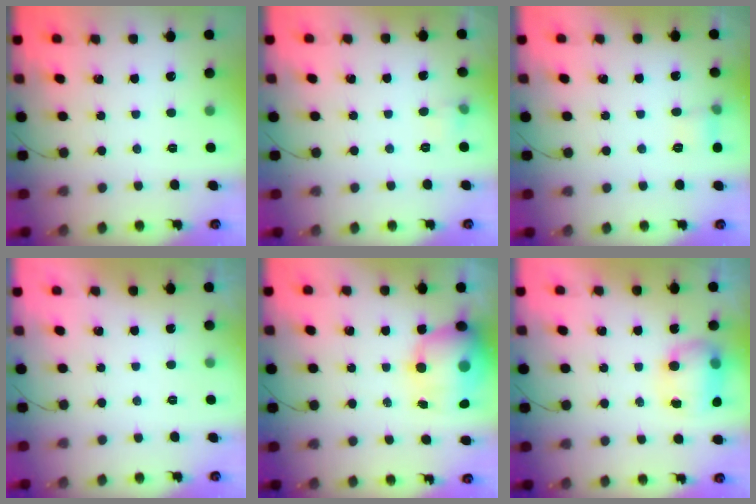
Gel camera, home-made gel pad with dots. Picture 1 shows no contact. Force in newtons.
{"total": 3.9, "press": 3.7, "slide": 1.2}
{"total": 5.8, "press": 5.6, "slide": 1.5}
{"total": 0.0}
{"total": 12.8, "press": 12.4, "slide": 3.3}
{"total": 11.2, "press": 9.4, "slide": 6.2}